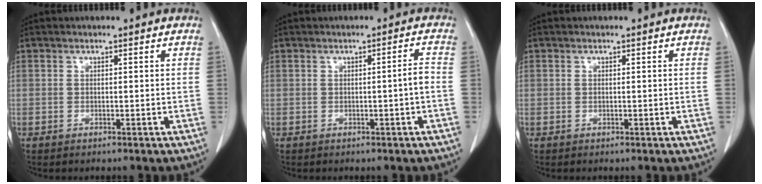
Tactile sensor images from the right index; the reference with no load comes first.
{"total": 1.9, "force": [-0.6, -0.3, 1.7], "torque": [-0.023, 0.001, -0.009]}
{"total": 0.0}